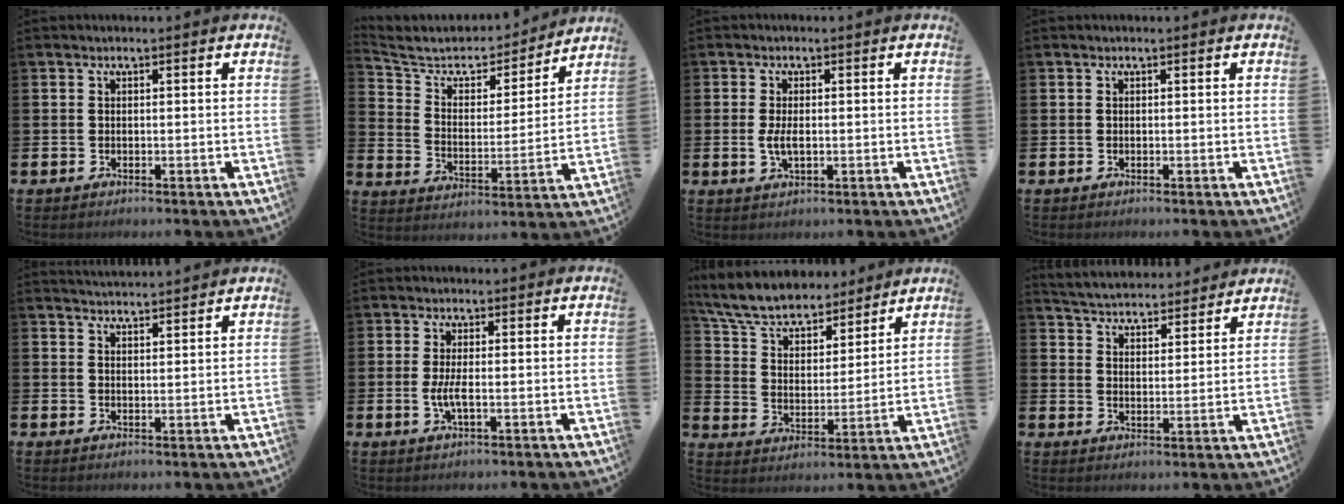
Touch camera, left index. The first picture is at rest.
{"total": 6.7, "force": [5.9, 2.9, 1.4], "torque": [-0.056, -0.048, 0.094]}
{"total": 2.7, "force": [-0.1, 1.2, 2.4], "torque": [-0.038, 0.000, -0.005]}
{"total": 0.0}
{"total": 3.1, "force": [3.1, 0.0, 0.0], "torque": [0.000, -0.019, 0.055]}
{"total": 2.5, "force": [-0.4, 0.5, 2.4], "torque": [-0.044, -0.001, -0.009]}
{"total": 7.7, "force": [7.1, 2.2, 1.9], "torque": [-0.071, -0.049, 0.125]}
{"total": 4.9, "force": [4.8, 0.9, -0.1], "torque": [-0.018, -0.036, 0.084]}